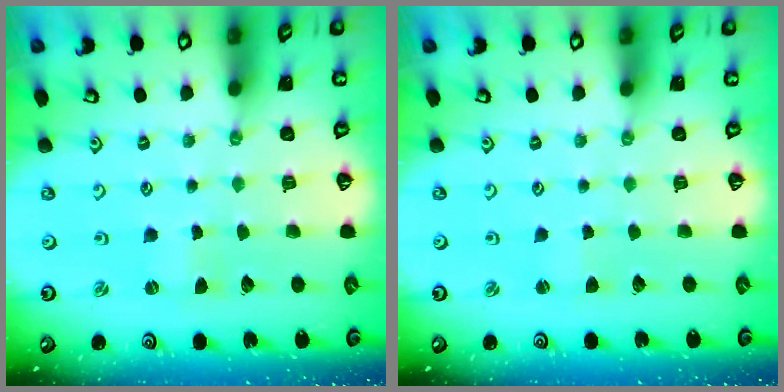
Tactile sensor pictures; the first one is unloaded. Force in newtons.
{"total": 1.4, "press": 1.4, "slide": 0.3}